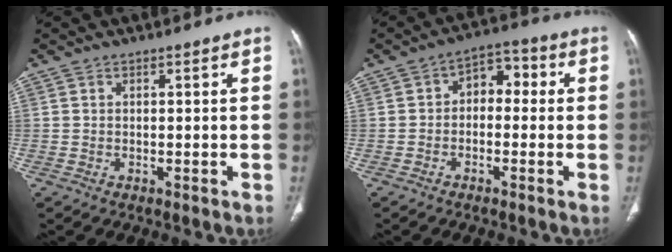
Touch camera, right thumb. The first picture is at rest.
{"total": 6.3, "force": [-0.2, 4.3, 4.6], "torque": [-0.042, 0.032, -0.017]}